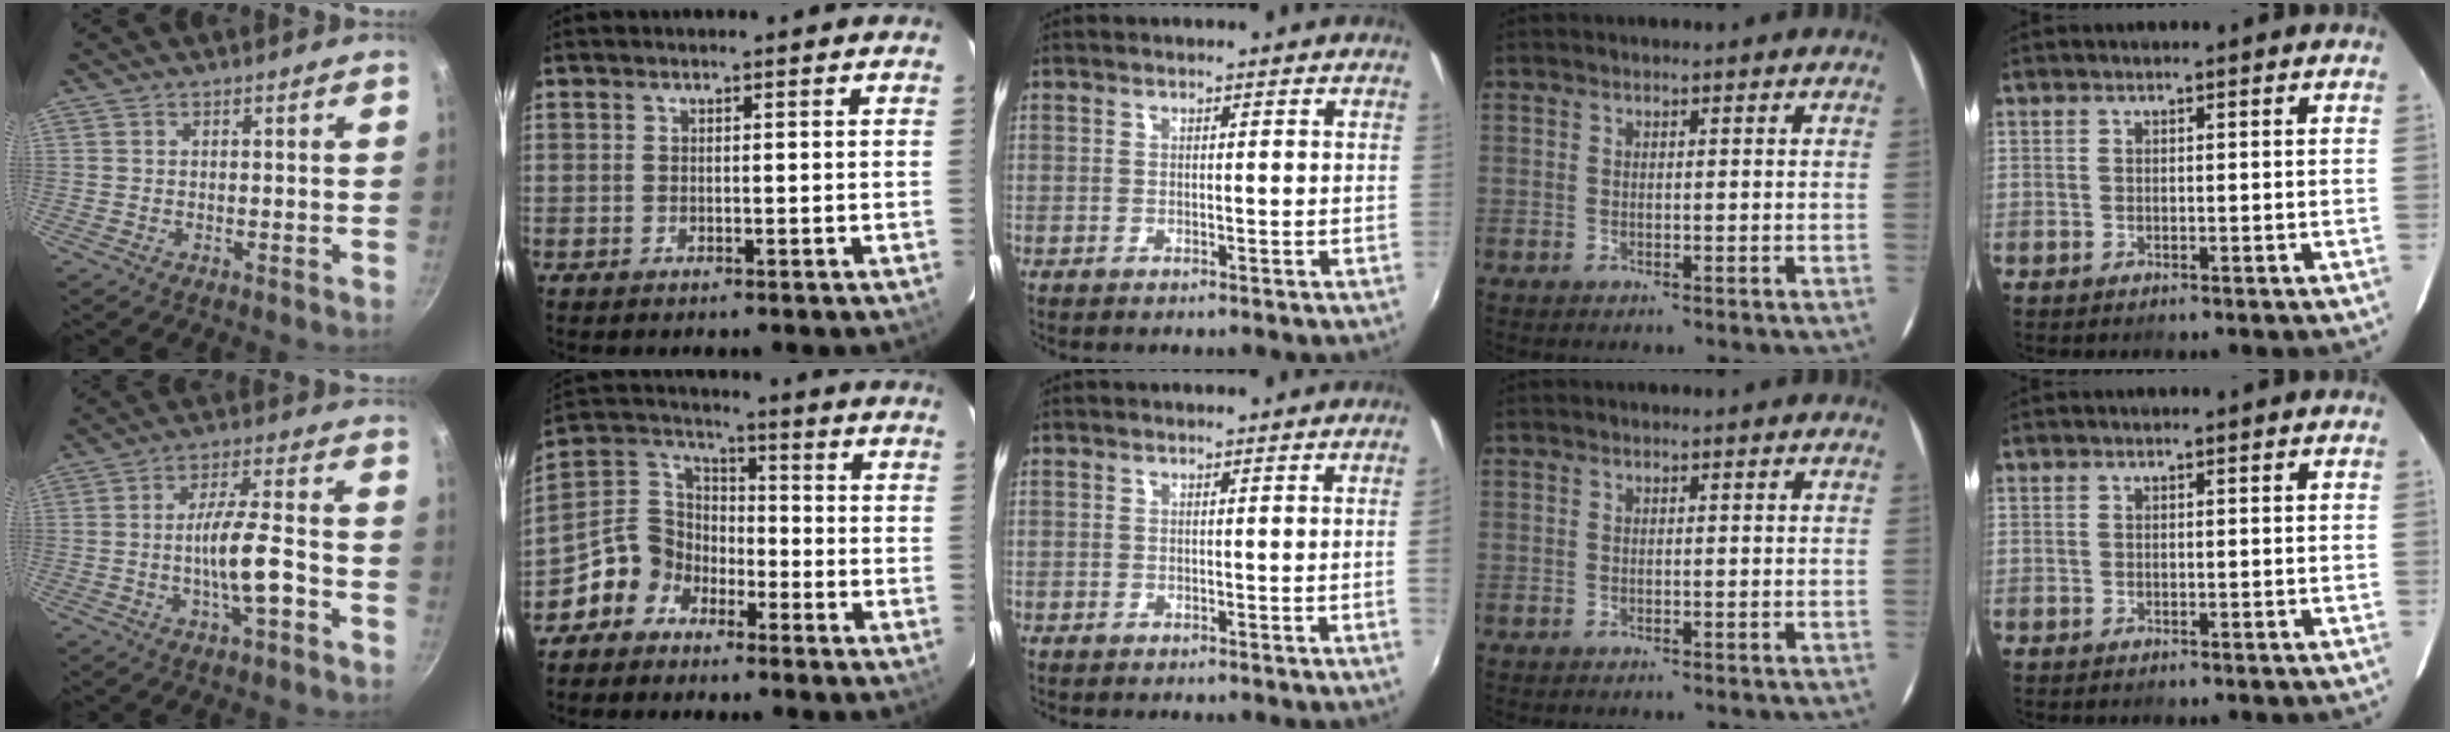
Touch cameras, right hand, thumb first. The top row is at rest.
{"thumb": {"total": 9.5, "force": [-3.1, 2.3, 8.7], "torque": [-0.147, 0.026, -0.054]}, "index": {"total": 8.3, "force": [-5.3, 6.1, 1.5], "torque": [-0.042, 0.041, -0.120]}, "middle": {"total": 0.6, "force": [-0.2, -0.3, 0.6], "torque": [-0.013, 0.000, -0.006]}}